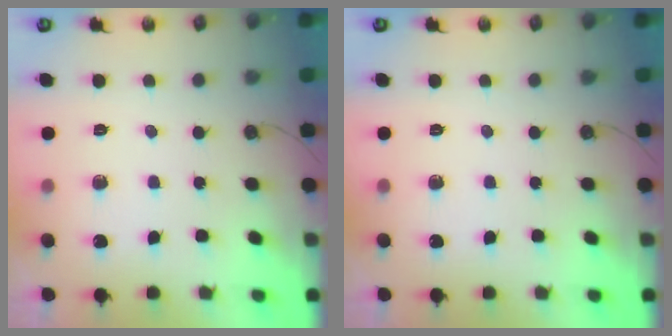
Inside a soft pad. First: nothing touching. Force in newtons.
{"total": 0.0}